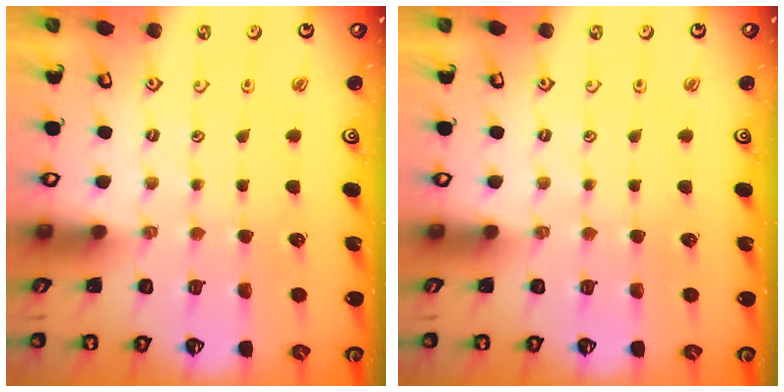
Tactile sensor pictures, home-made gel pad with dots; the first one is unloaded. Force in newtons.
{"total": 0.0}